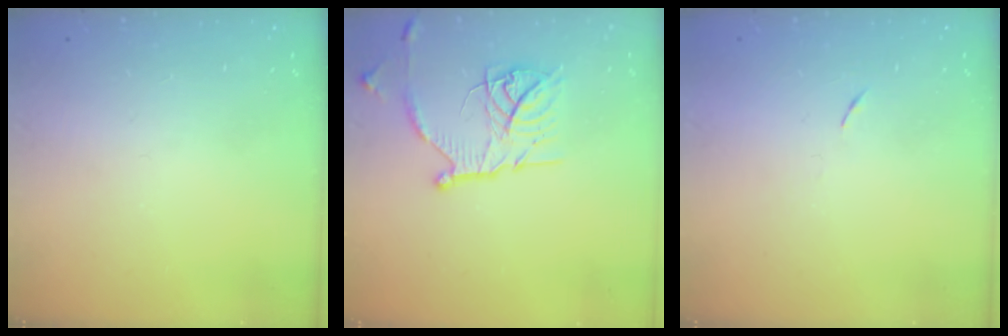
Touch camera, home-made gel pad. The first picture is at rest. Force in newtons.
{"total": 16.4, "press": 16.4, "slide": 1.3}
{"total": 3.7, "press": 3.6, "slide": 0.7}